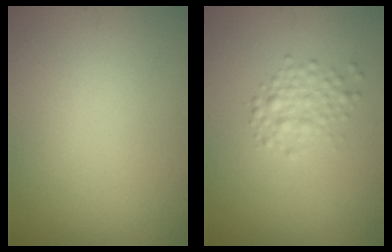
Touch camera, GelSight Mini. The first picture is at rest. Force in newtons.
{"total": 2.0, "press": 2.0, "slide": 0.1}